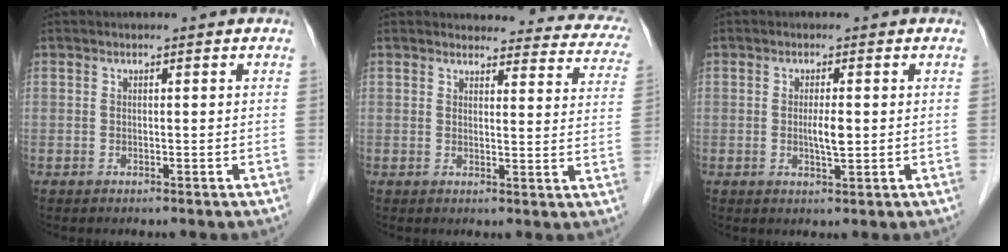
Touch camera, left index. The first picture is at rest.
{"total": 17.6, "force": [16.4, 5.0, 3.8], "torque": [-0.005, -0.048, 0.151]}
{"total": 2.5, "force": [-0.2, 0.5, 2.5], "torque": [-0.047, -0.007, -0.003]}